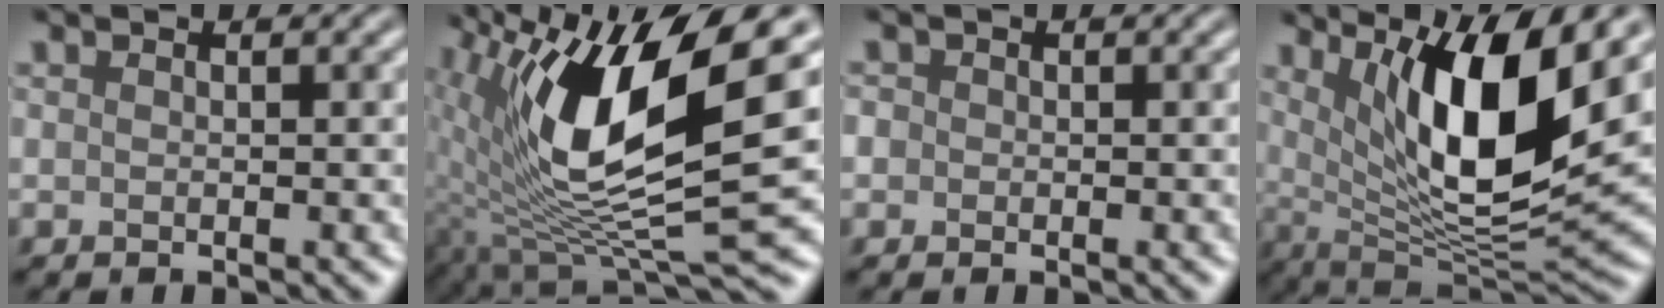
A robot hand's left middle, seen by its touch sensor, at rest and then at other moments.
{"total": 13.6, "force": [3.3, 4.6, 12.4], "torque": [-0.237, -0.013, 0.060]}
{"total": 1.1, "force": [0.1, 1.0, 0.2], "torque": [0.001, 0.002, -0.008]}
{"total": 11.1, "force": [3.9, 3.0, 10.0], "torque": [-0.155, -0.014, 0.072]}